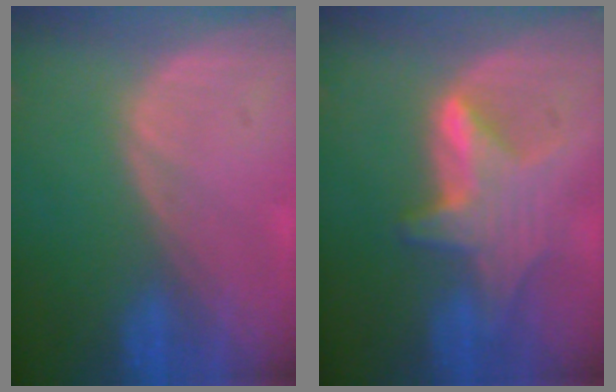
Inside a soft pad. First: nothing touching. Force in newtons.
{"total": 6.6, "press": 6.5, "slide": 1.1}